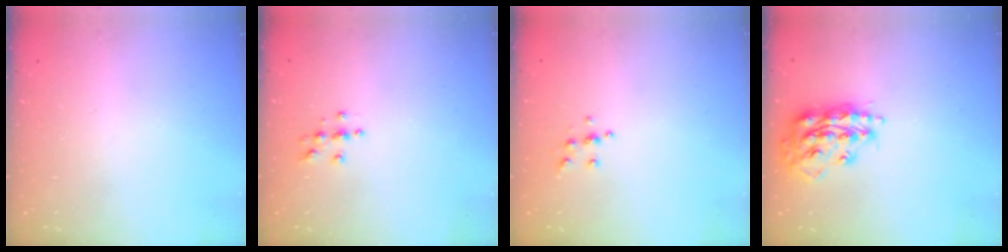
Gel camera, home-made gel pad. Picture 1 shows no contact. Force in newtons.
{"total": 3.9, "press": 3.9, "slide": 0.3}
{"total": 5.2, "press": 5.2, "slide": 0.6}
{"total": 17.0, "press": 16.9, "slide": 1.4}